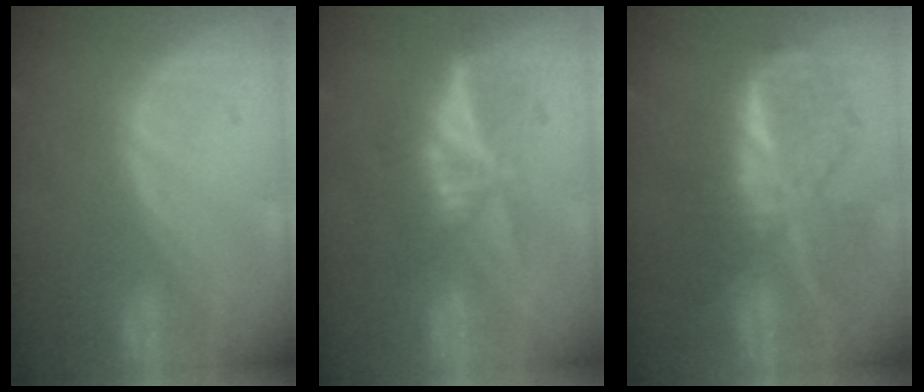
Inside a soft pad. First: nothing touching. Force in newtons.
{"total": 6.5, "press": 5.5, "slide": 3.4}
{"total": 9.5, "press": 9.5, "slide": 0.6}